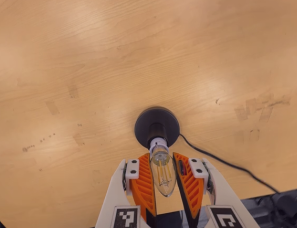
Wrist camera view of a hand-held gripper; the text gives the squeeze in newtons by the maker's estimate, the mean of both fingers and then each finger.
{"total": 11.4, "left": 10.8, "right": 12.1}